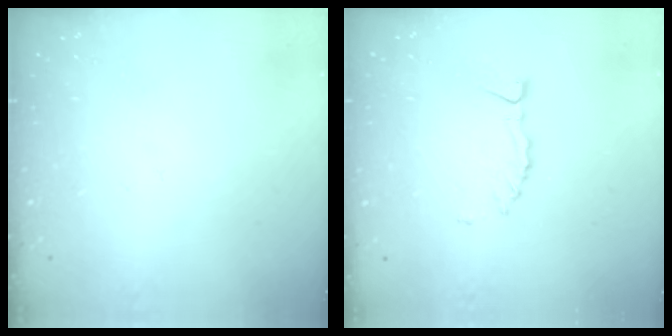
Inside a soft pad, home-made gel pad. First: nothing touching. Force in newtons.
{"total": 2.9, "press": 2.9, "slide": 0.3}